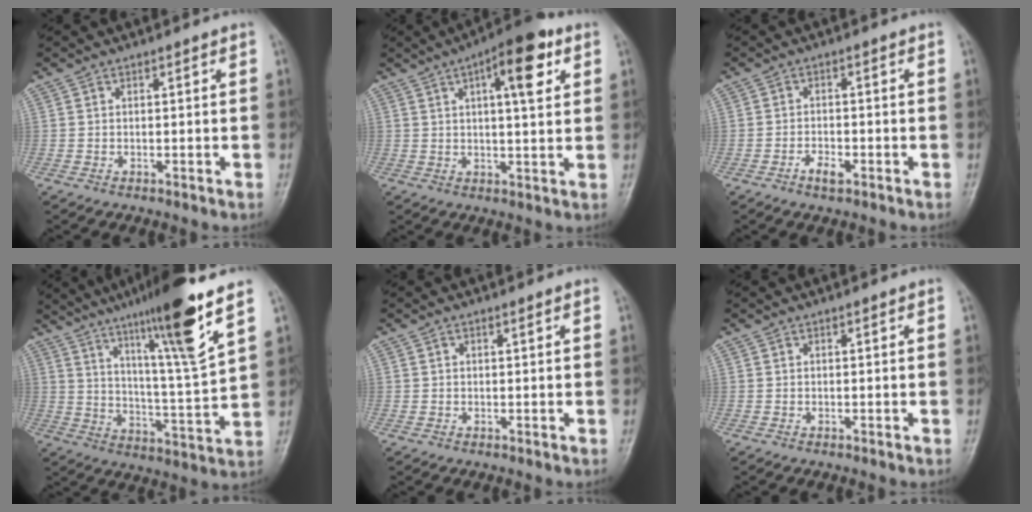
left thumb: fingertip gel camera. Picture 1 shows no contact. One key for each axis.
{"total": 11.1, "fx": 4.5, "fy": 3.6, "fz": 9.5, "tx": -0.122, "ty": 0.000, "tz": 0.061}
{"total": 2.7, "fx": -1.6, "fy": 1.3, "fz": 1.8, "tx": -0.031, "ty": 0.009, "tz": -0.030}
{"total": 17.4, "fx": 10.7, "fy": 0.5, "fz": 13.7, "tx": -0.216, "ty": -0.055, "tz": 0.174}
{"total": 0.8, "fx": 0.4, "fy": 0.5, "fz": 0.5, "tx": -0.004, "ty": 0.001, "tz": 0.006}
{"total": 0.0}